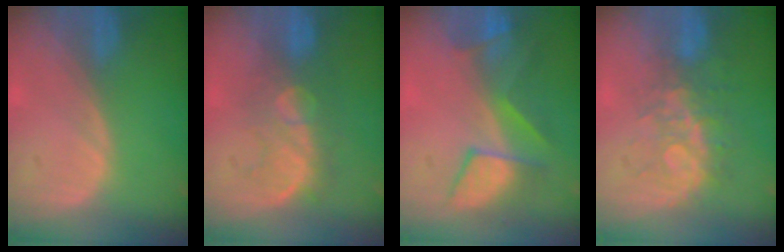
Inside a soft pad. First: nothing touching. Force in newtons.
{"total": 8.0, "press": 7.8, "slide": 1.7}
{"total": 7.5, "press": 7.4, "slide": 1.2}
{"total": 7.7, "press": 7.1, "slide": 3.1}